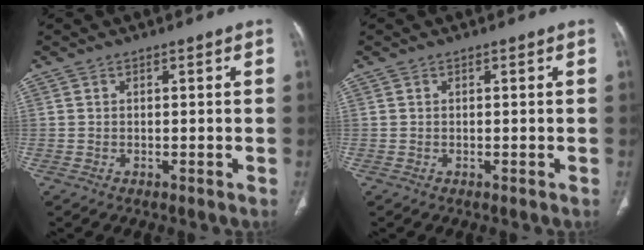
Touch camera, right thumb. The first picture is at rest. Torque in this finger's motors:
{"motor_torque": [0.05, 0.04, -0.18, 0.04, 0.00]}